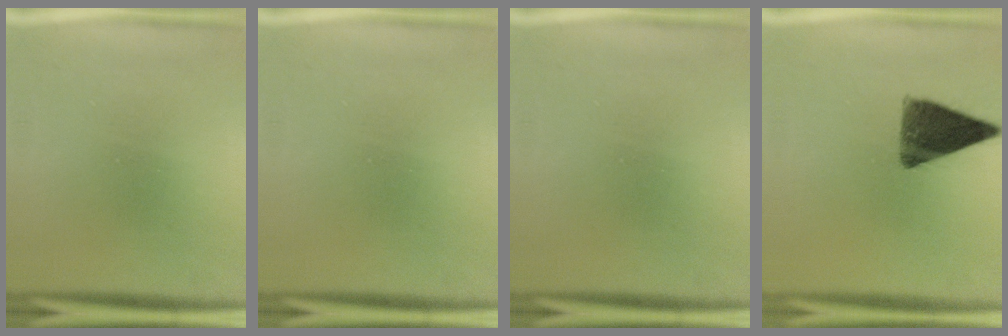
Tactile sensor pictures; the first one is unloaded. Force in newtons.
{"total": 0.0}
{"total": 0.0}
{"total": 10.3}